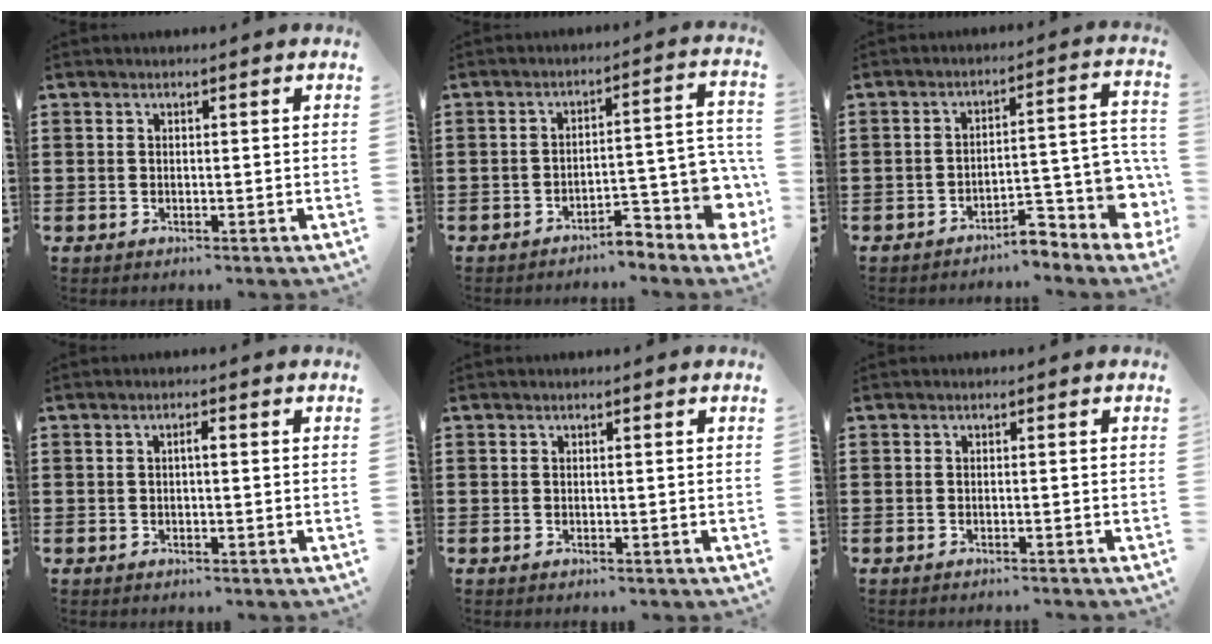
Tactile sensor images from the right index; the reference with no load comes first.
{"total": 6.0, "force": [-4.6, 1.5, 3.5], "torque": [-0.042, -0.009, -0.088]}
{"total": 6.6, "force": [-5.2, 1.8, 3.7], "torque": [-0.042, -0.006, -0.099]}
{"total": 1.1, "force": [-0.2, 0.2, 1.1], "torque": [-0.021, 0.001, -0.003]}
{"total": 0.0}
{"total": 0.6, "force": [-0.5, -0.1, 0.3], "torque": [-0.005, -0.001, -0.011]}